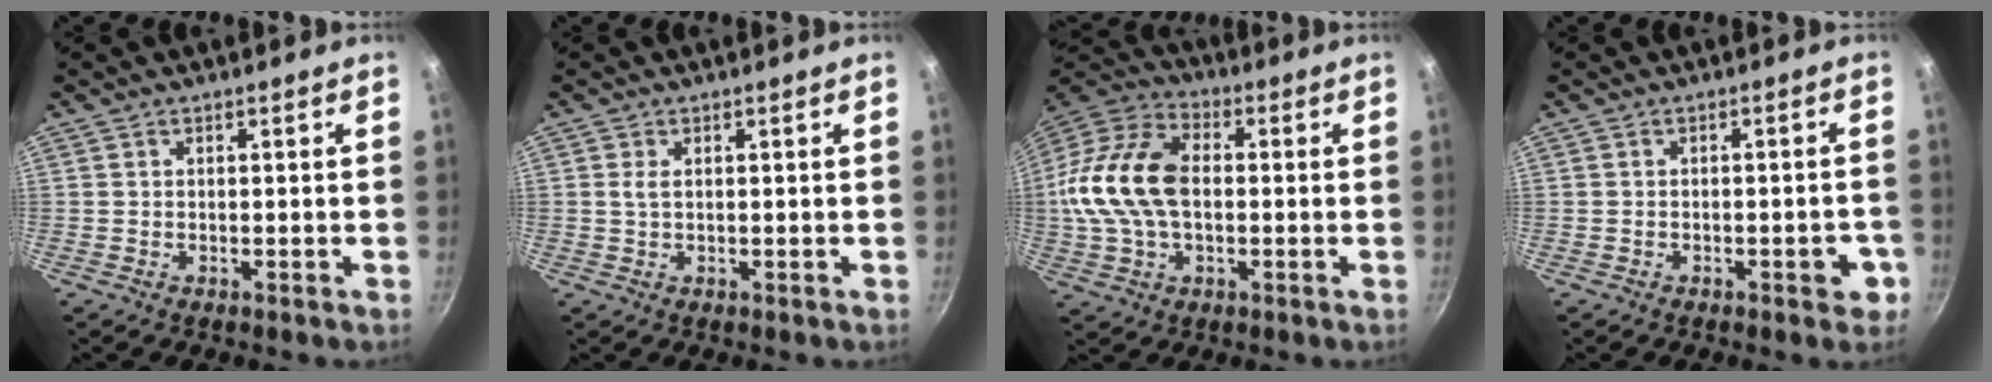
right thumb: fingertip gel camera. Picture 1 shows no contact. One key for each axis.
{"total": 1.4, "fx": 0.3, "fy": 0.8, "fz": 1.1, "tx": -0.022, "ty": 0.000, "tz": 0.004}
{"total": 18.1, "fx": 0.2, "fy": 11.7, "fz": 13.7, "tx": -0.260, "ty": 0.034, "tz": -0.009}
{"total": 4.3, "fx": -1.8, "fy": 1.9, "fz": 3.4, "tx": -0.027, "ty": 0.013, "tz": -0.024}